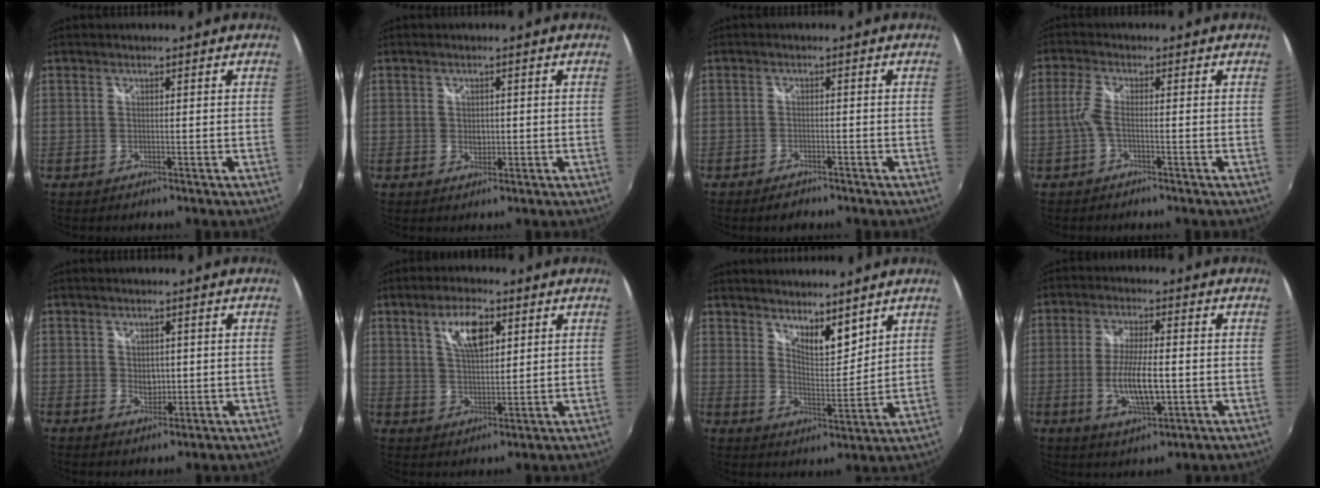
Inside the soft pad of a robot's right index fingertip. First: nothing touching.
{"total": 1.6, "force": [0.0, 1.4, 0.8], "torque": [-0.010, 0.002, 0.003]}
{"total": 2.9, "force": [-2.3, 1.3, 1.1], "torque": [-0.032, -0.003, -0.040]}
{"total": 2.5, "force": [-1.1, 0.5, 2.2], "torque": [-0.058, 0.003, -0.025]}
{"total": 2.7, "force": [0.3, 2.1, 1.6], "torque": [-0.022, 0.002, 0.009]}
{"total": 8.0, "force": [3.6, 3.3, 6.4], "torque": [-0.116, 0.010, 0.067]}
{"total": 7.5, "force": [6.0, 2.4, 3.9], "torque": [-0.052, -0.005, 0.103]}
{"total": 9.3, "force": [-1.6, 2.5, 8.9], "torque": [-0.173, -0.007, -0.024]}